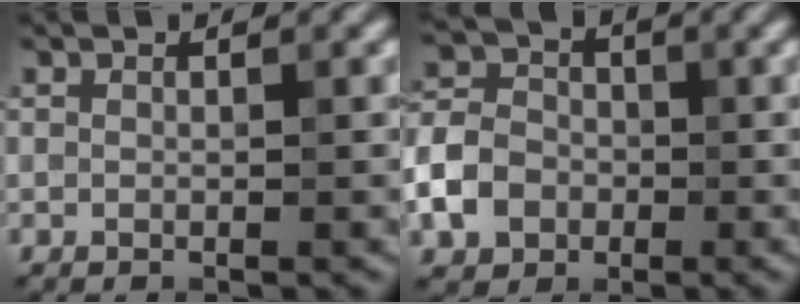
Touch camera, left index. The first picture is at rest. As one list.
[{"total": 4.9, "force": [-1.6, 4.0, 2.2], "torque": [-0.048, 0.006, -0.044]}]